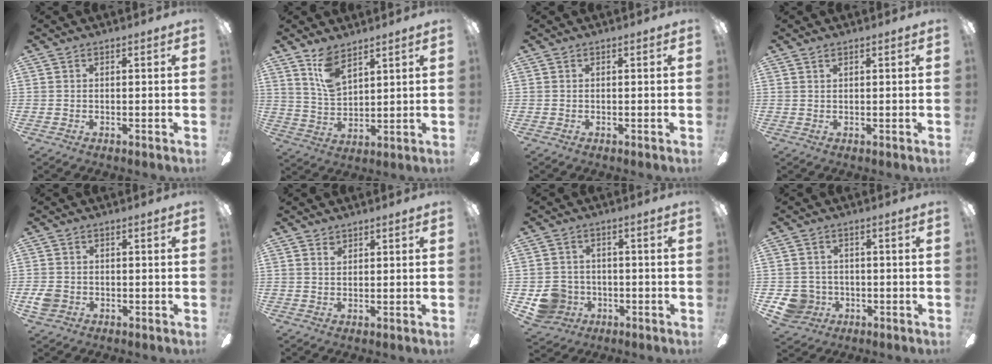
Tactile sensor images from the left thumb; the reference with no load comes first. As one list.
[{"total": 9.2, "force": [6.5, 4.0, 5.1], "torque": [-0.110, -0.021, 0.122]}, {"total": 0.0}, {"total": 1.1, "force": [0.6, 0.6, 0.6], "torque": [-0.014, 0.003, 0.011]}, {"total": 3.5, "force": [-0.9, 2.9, 1.7], "torque": [-0.026, 0.003, -0.018]}, {"total": 1.8, "force": [1.3, 1.0, 0.6], "torque": [-0.006, -0.003, 0.024]}, {"total": 7.6, "force": [-2.4, 7.0, 1.8], "torque": [-0.053, 0.019, -0.042]}, {"total": 6.3, "force": [-1.7, 5.8, 1.5], "torque": [-0.046, 0.012, -0.029]}]